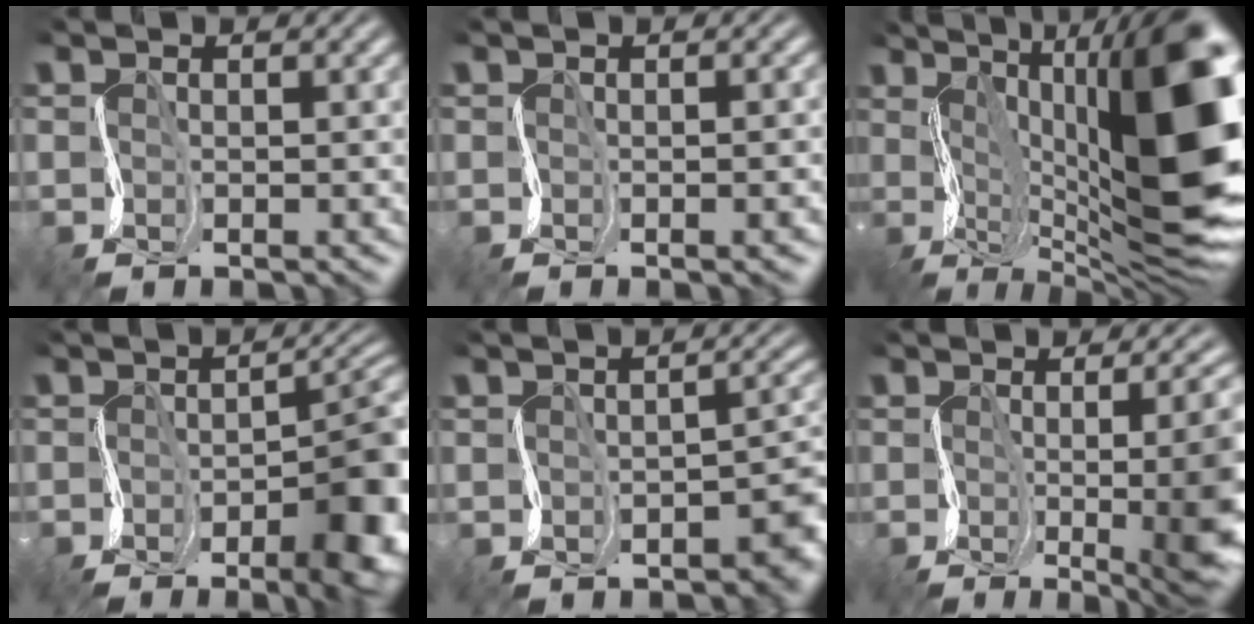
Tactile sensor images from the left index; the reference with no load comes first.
{"total": 3.7, "force": [-0.5, 1.6, 3.3], "torque": [-0.016, 0.006, 0.001]}
{"total": 17.6, "force": [2.2, 6.9, 16.0], "torque": [-0.219, 0.010, 0.044]}
{"total": 12.6, "force": [-5.2, 5.2, 10.2], "torque": [-0.112, -0.011, -0.071]}
{"total": 4.8, "force": [-2.4, 1.8, 3.8], "torque": [-0.040, 0.004, -0.034]}
{"total": 14.2, "force": [-1.5, 5.5, 13.0], "torque": [-0.138, -0.008, -0.005]}